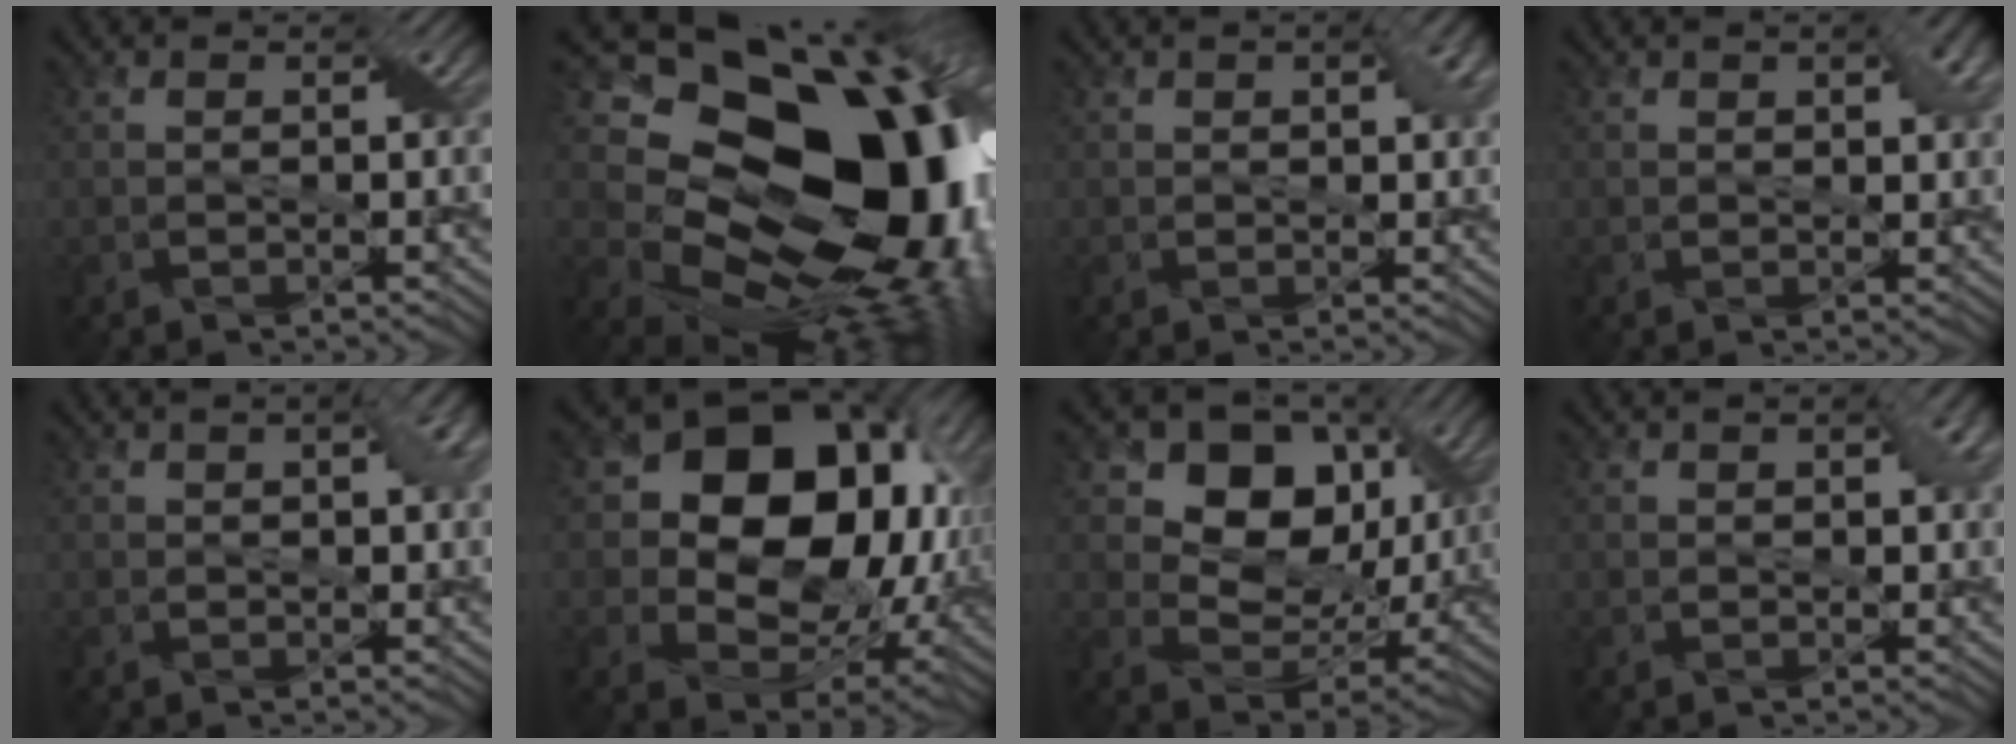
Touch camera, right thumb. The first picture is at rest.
{"total": 20.3, "force": [1.9, 14.8, 13.8], "torque": [-0.230, -0.026, 0.061]}
{"total": 2.9, "force": [0.8, 1.7, 2.2], "torque": [-0.028, 0.004, 0.009]}
{"total": 2.5, "force": [1.1, 1.4, 1.8], "torque": [-0.026, 0.000, 0.014]}
{"total": 3.7, "force": [0.9, 2.0, 3.0], "torque": [-0.037, 0.006, 0.013]}
{"total": 15.0, "force": [2.5, 10.8, 10.1], "torque": [-0.150, 0.001, 0.043]}
{"total": 12.4, "force": [5.1, 8.8, 7.1], "torque": [-0.144, 0.017, 0.083]}
{"total": 2.6, "force": [0.8, 1.6, 1.9], "torque": [-0.025, 0.003, 0.009]}